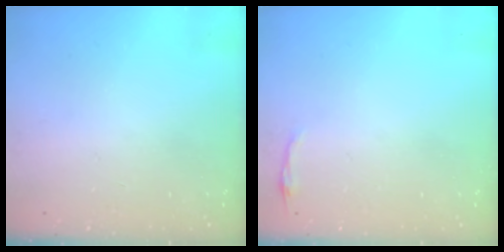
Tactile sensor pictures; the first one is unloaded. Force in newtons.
{"total": 2.8, "press": 2.8, "slide": 0.6}